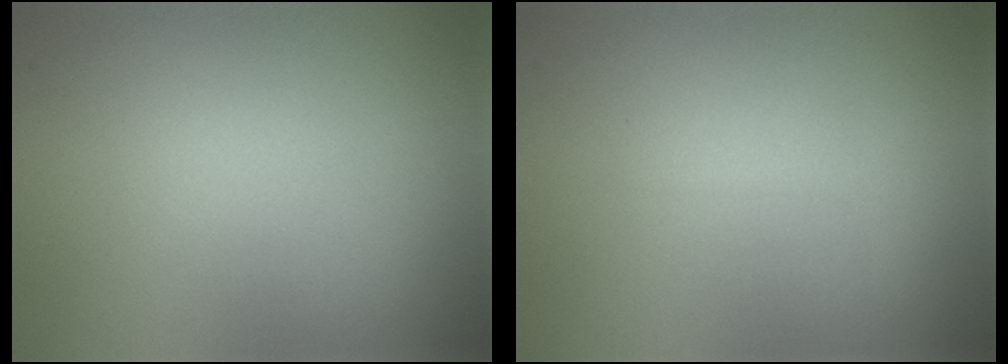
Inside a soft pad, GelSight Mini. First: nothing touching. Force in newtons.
{"total": 0.7, "press": 0.7, "slide": 0.0}